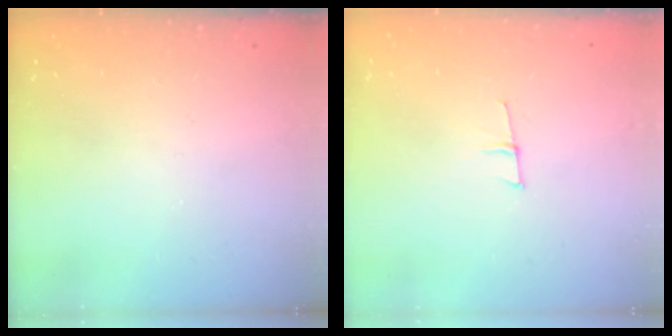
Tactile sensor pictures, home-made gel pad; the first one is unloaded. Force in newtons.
{"total": 4.4, "press": 4.3, "slide": 1.0}